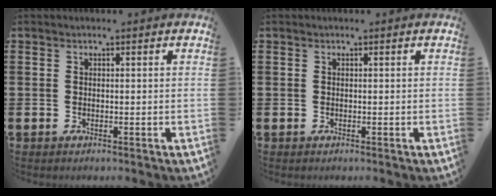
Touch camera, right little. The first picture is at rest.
{"total": 0.0}